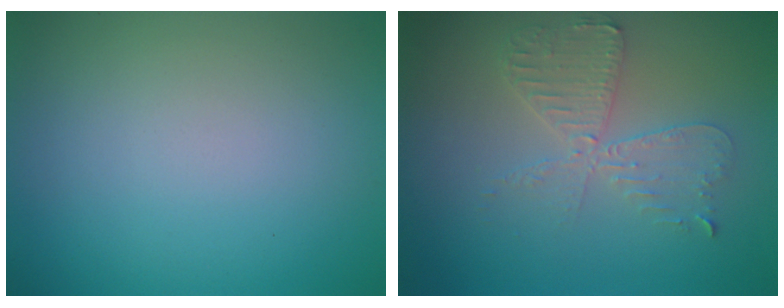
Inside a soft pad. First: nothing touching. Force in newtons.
{"total": 3.8, "press": 3.3, "slide": 1.9}